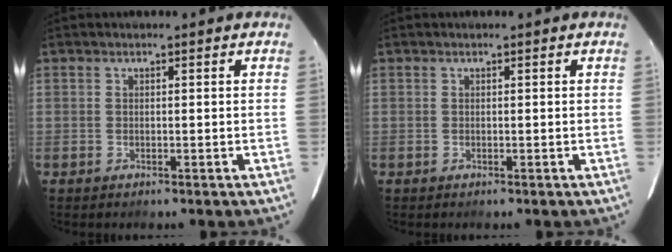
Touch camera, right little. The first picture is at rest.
{"total": 0.0}